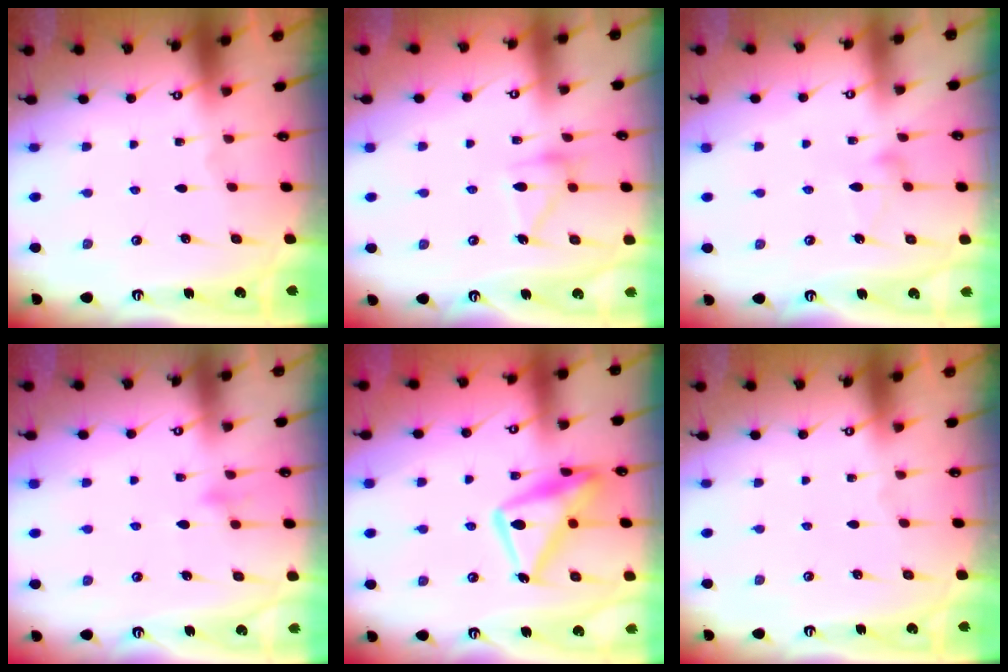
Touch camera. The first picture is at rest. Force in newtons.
{"total": 12.9, "press": 12.9, "slide": 0.7}
{"total": 6.9, "press": 6.9, "slide": 0.3}
{"total": 9.1, "press": 9.0, "slide": 0.6}
{"total": 16.5, "press": 16.5, "slide": 1.6}
{"total": 0.0}